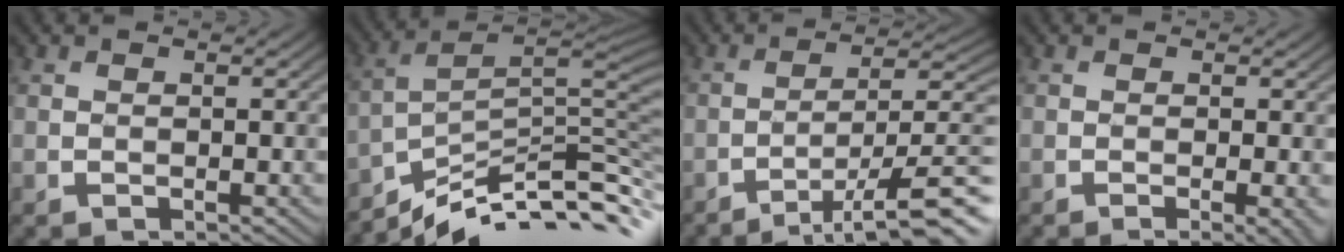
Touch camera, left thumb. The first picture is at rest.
{"total": 10.4, "force": [-7.5, 2.0, 7.0], "torque": [-0.116, 0.010, -0.126]}
{"total": 11.0, "force": [-6.3, 2.2, 8.7], "torque": [-0.127, 0.009, -0.091]}
{"total": 2.8, "force": [-0.9, 0.4, 2.6], "torque": [-0.033, 0.004, -0.018]}